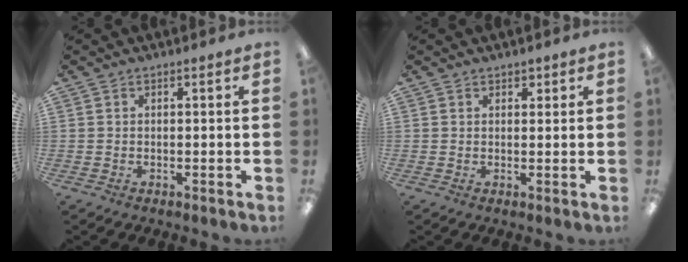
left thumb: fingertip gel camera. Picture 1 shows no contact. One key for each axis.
{"total": 1.3, "fx": 0.9, "fy": 0.9, "fz": 0.2, "tx": 0.004, "ty": -0.003, "tz": 0.014}